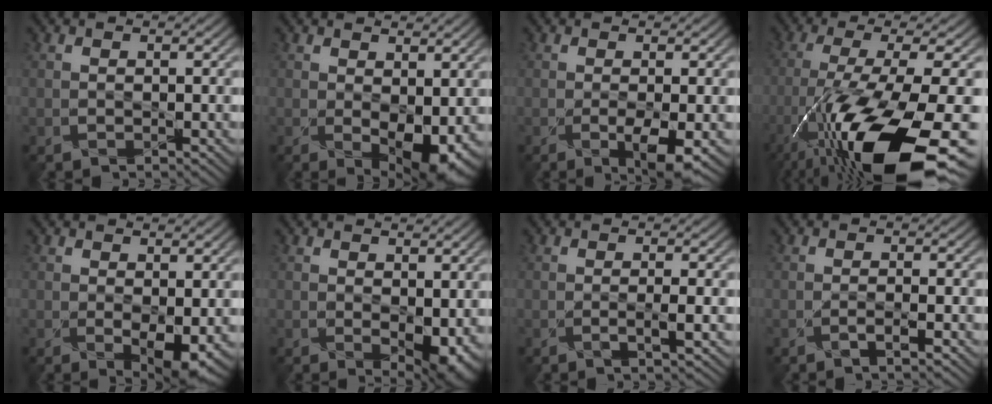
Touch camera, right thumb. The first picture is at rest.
{"total": 5.8, "force": [-0.4, 3.0, 4.9], "torque": [-0.085, -0.023, 0.009]}
{"total": 3.8, "force": [-1.1, 0.7, 3.5], "torque": [-0.066, -0.007, -0.015]}
{"total": 18.9, "force": [-9.5, 4.9, 15.6], "torque": [-0.286, -0.020, -0.166]}
{"total": 3.9, "force": [-0.1, 1.7, 3.5], "torque": [-0.061, -0.016, 0.007]}
{"total": 4.7, "force": [-0.1, 2.5, 4.0], "torque": [-0.066, -0.021, 0.012]}
{"total": 1.6, "force": [-0.2, 0.2, 1.6], "torque": [-0.025, 0.001, -0.008]}
{"total": 1.4, "force": [-0.8, 0.1, 1.1], "torque": [-0.013, 0.002, -0.022]}